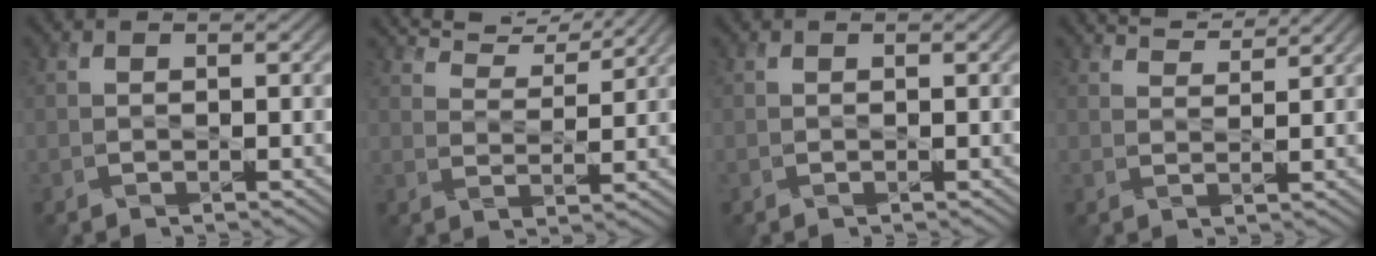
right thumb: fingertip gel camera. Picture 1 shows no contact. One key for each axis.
{"total": 6.5, "fx": 6.2, "fy": 0.8, "fz": 1.5, "tx": -0.050, "ty": 0.011, "tz": 0.110}
{"total": 0.0}
{"total": 3.3, "fx": 3.3, "fy": 0.3, "fz": 0.4, "tx": -0.012, "ty": 0.006, "tz": 0.059}